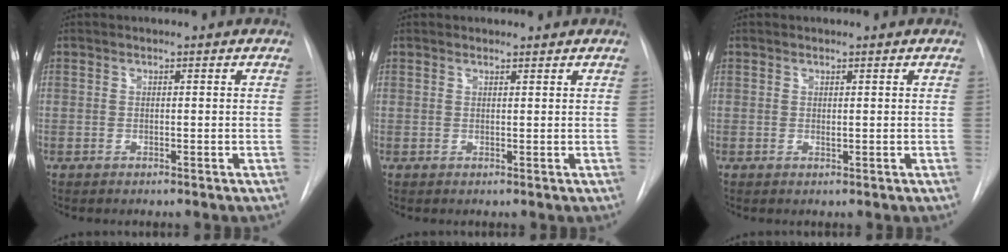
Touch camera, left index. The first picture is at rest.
{"total": 0.9, "force": [0.9, 0.2, -0.1], "torque": [-0.006, 0.003, 0.016]}
{"total": 0.0}